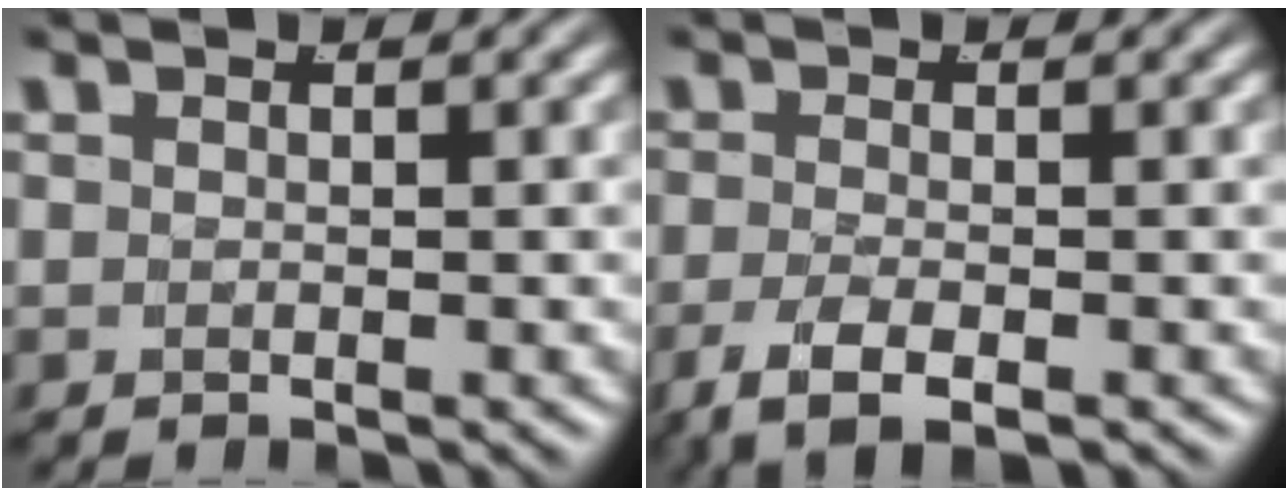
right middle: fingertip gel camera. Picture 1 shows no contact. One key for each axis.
{"total": 4.0, "fx": -2.5, "fy": 1.4, "fz": 2.9, "tx": -0.062, "ty": -0.020, "tz": -0.029}